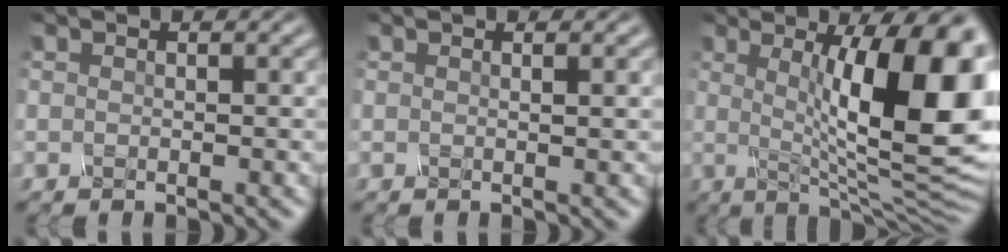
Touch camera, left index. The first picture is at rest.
{"total": 1.2, "force": [0.4, 0.5, 1.0], "torque": [-0.008, 0.001, -0.003]}
{"total": 15.0, "force": [2.0, 4.0, 14.3], "torque": [-0.172, -0.001, 0.037]}